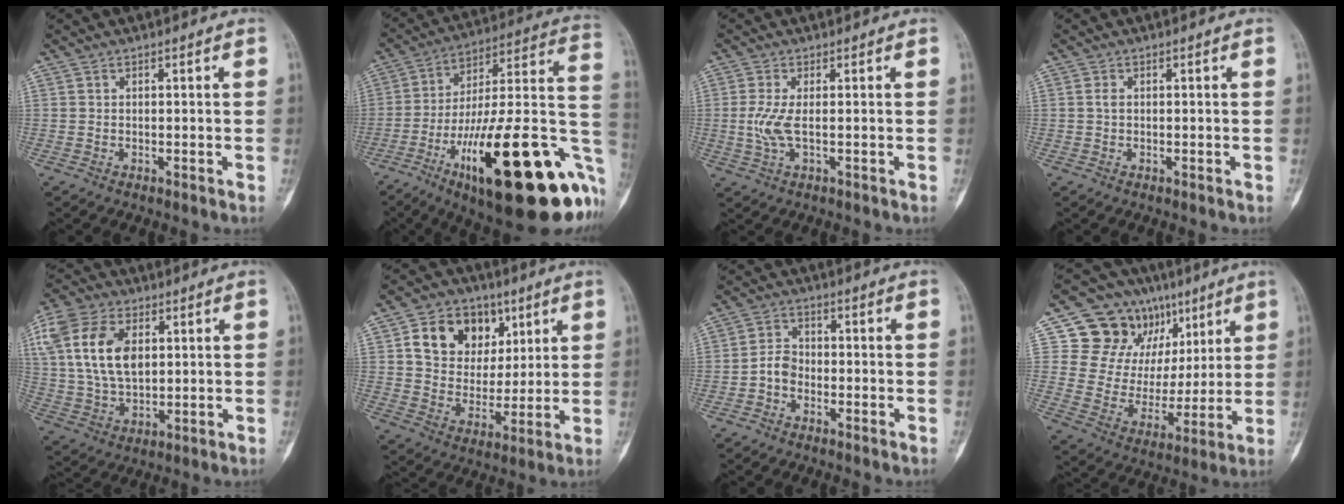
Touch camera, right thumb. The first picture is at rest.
{"total": 36.0, "force": [-12.9, 10.3, 31.9], "torque": [-0.397, 0.046, -0.194]}
{"total": 4.4, "force": [-0.1, 1.3, 4.2], "torque": [-0.116, -0.006, -0.003]}
{"total": 0.8, "force": [0.1, 0.5, 0.7], "torque": [-0.011, 0.001, 0.002]}
{"total": 19.0, "force": [5.0, 12.1, 13.7], "torque": [-0.294, 0.002, 0.093]}
{"total": 14.7, "force": [6.0, 11.3, 7.2], "torque": [-0.073, -0.011, 0.106]}
{"total": 3.7, "force": [-1.5, 2.7, 2.0], "torque": [-0.029, 0.017, -0.037]}
{"total": 19.7, "force": [9.9, 15.0, 8.0], "torque": [-0.077, -0.003, 0.176]}